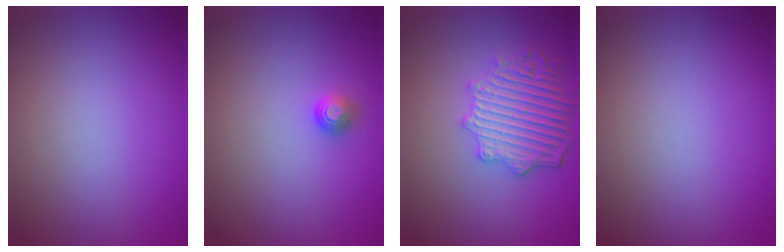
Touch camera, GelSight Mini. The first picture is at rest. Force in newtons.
{"total": 1.1, "press": 1.1, "slide": 0.4}
{"total": 5.3, "press": 4.5, "slide": 2.7}
{"total": 0.0}